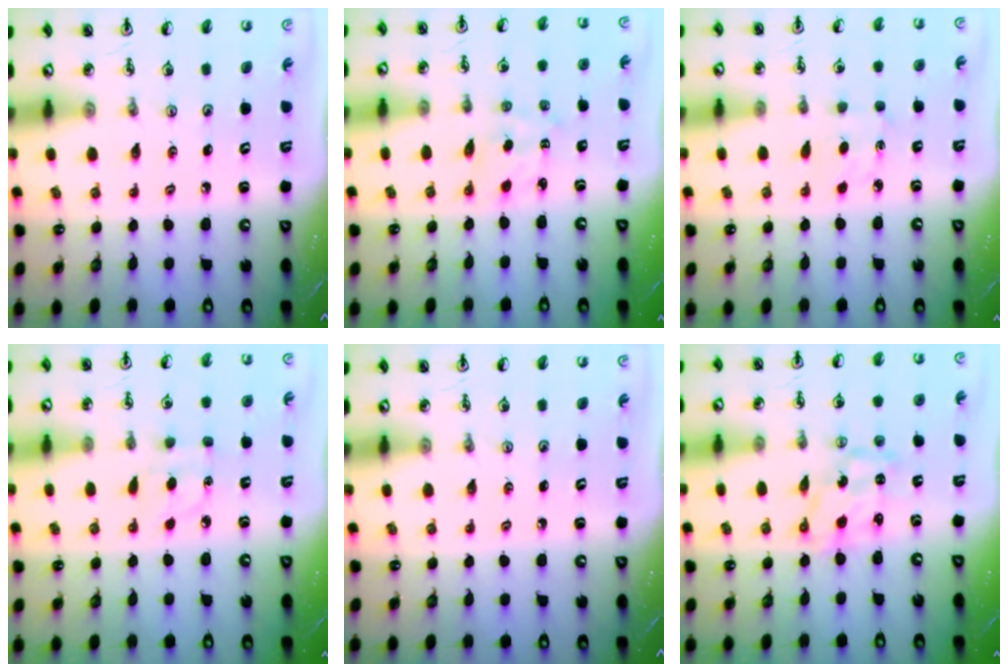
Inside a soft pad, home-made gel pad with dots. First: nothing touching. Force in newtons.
{"total": 1.9, "press": 1.8, "slide": 0.6}
{"total": 3.3, "press": 3.3, "slide": 0.4}
{"total": 4.5, "press": 4.4, "slide": 0.6}
{"total": 0.0}
{"total": 3.6, "press": 3.6, "slide": 0.3}